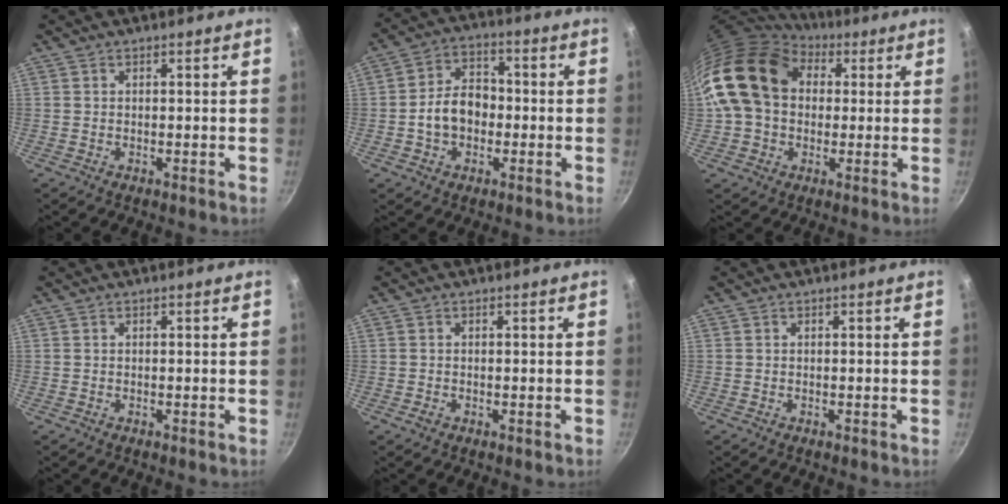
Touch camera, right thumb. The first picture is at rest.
{"total": 9.2, "force": [-1.5, 6.8, 5.9], "torque": [-0.071, 0.029, -0.034]}
{"total": 18.1, "force": [4.2, 13.7, 11.1], "torque": [-0.186, 0.027, 0.065]}
{"total": 0.0}
{"total": 0.7, "force": [-0.3, 0.5, 0.4], "torque": [-0.005, 0.000, -0.005]}
{"total": 0.0}